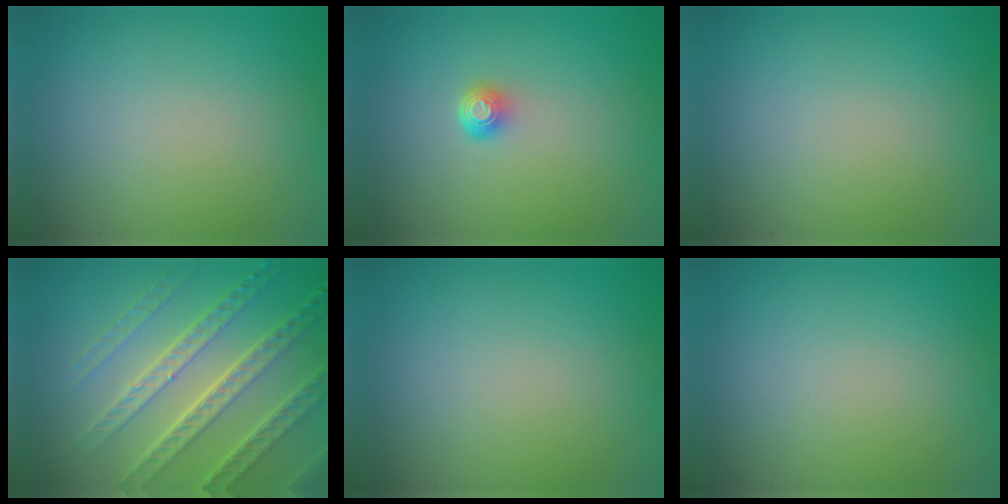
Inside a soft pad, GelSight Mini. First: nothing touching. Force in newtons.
{"total": 1.6, "press": 1.2, "slide": 1.0}
{"total": 0.0}
{"total": 7.9, "press": 5.4, "slide": 5.8}
{"total": 0.0}
{"total": 0.0}